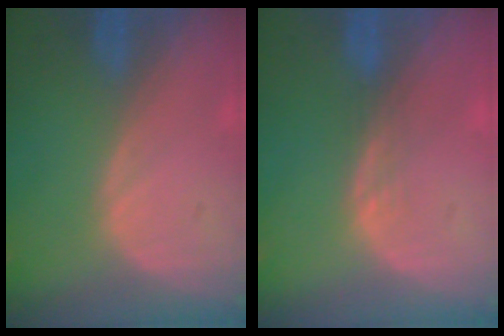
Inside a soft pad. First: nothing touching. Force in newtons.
{"total": 1.1, "press": 1.1, "slide": 0.1}